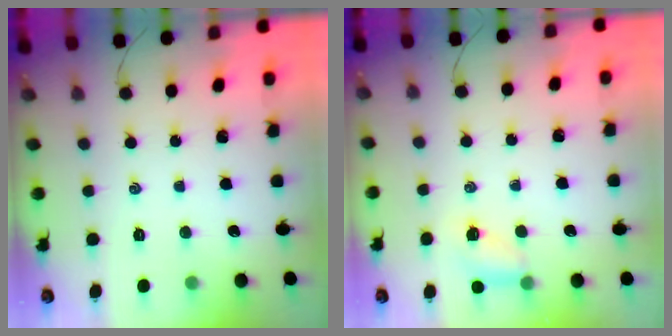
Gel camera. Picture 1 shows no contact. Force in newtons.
{"total": 5.0, "press": 4.8, "slide": 1.3}